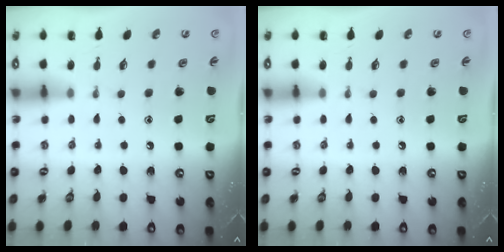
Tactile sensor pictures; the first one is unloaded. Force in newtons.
{"total": 0.0}